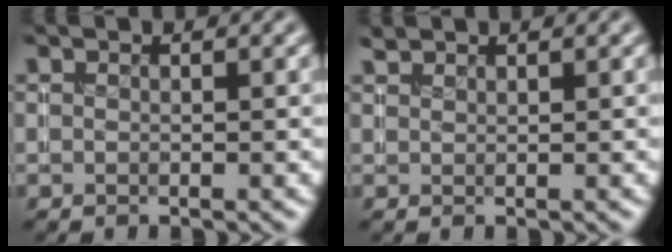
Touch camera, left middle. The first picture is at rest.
{"total": 0.9, "force": [0.9, 0.2, 0.2], "torque": [-0.004, 0.003, 0.022]}